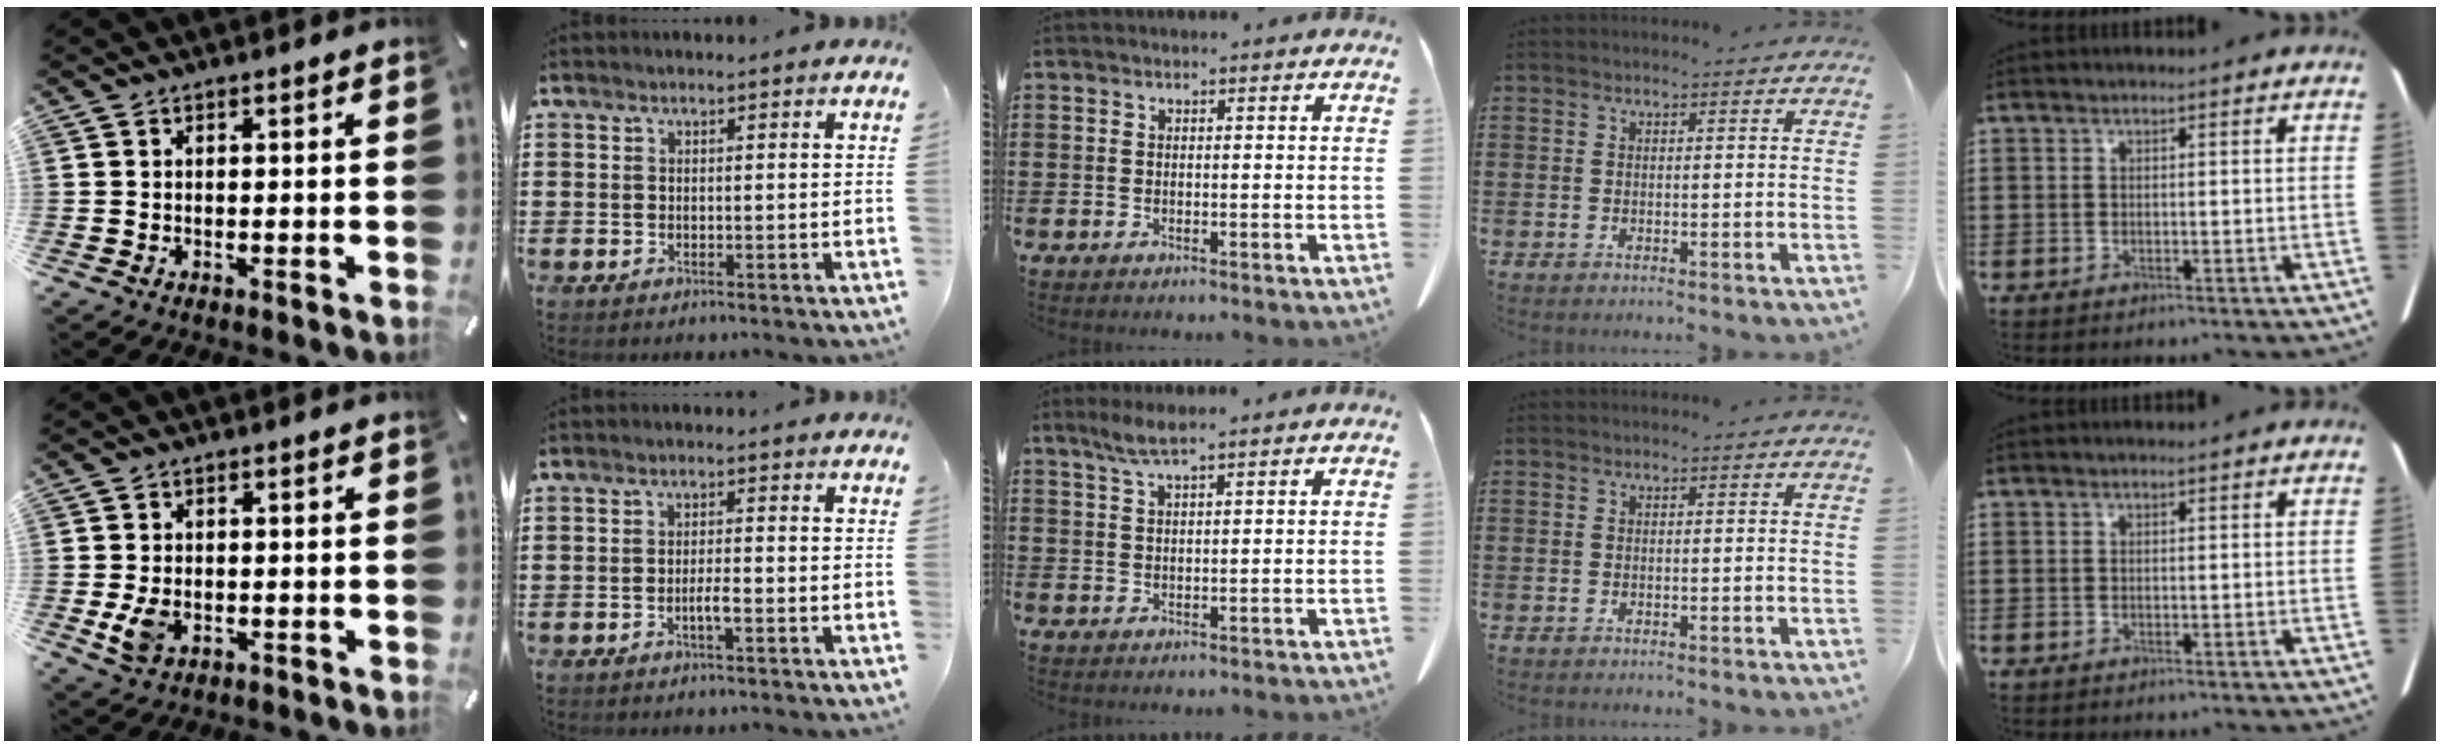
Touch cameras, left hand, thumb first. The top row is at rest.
{"thumb": {"total": 4.5, "force": [-1.1, 3.2, 3.0], "torque": [-0.076, -0.004, -0.021]}, "index": {"total": 2.4, "force": [-0.9, 0.4, 2.1], "torque": [-0.039, 0.003, -0.017]}, "middle": {"total": 3.0, "force": [2.1, 0.2, 2.1], "torque": [-0.046, -0.001, 0.038]}}